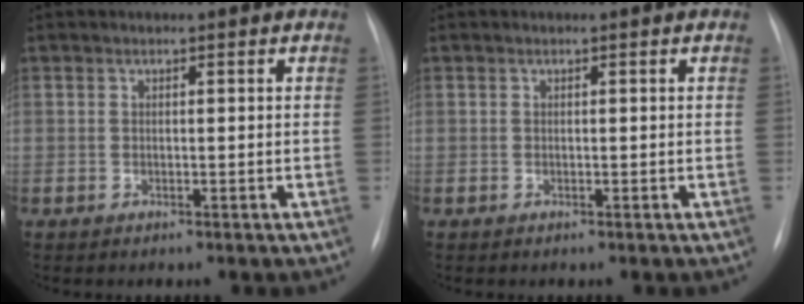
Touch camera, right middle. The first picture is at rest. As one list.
[{"total": 0.0}]